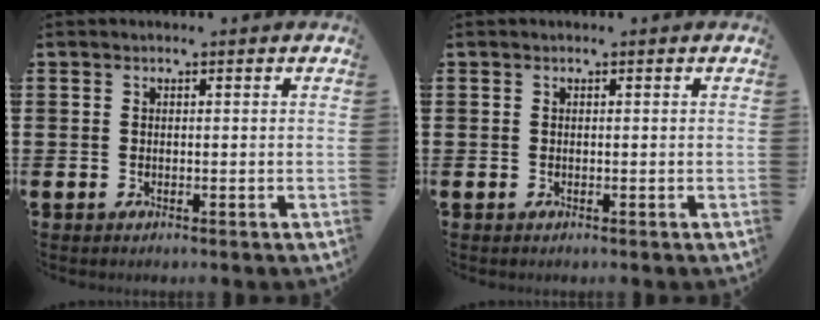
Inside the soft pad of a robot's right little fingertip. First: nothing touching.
{"total": 0.0}